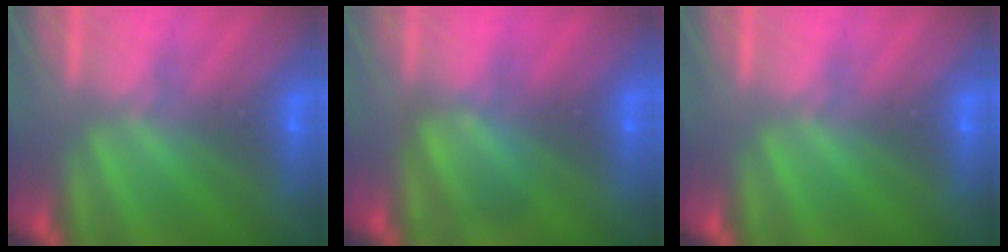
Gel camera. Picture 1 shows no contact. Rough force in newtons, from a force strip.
{"total": 2.4}
{"total": 0.0}